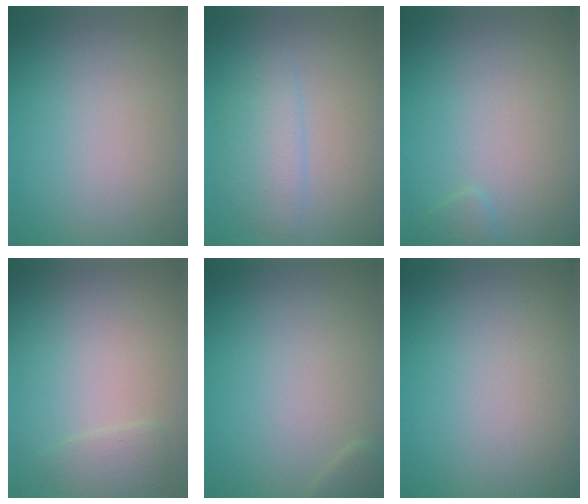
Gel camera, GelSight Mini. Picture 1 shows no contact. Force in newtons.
{"total": 2.4, "press": 2.4, "slide": 0.1}
{"total": 0.8, "press": 0.7, "slide": 0.2}
{"total": 1.4, "press": 1.4, "slide": 0.1}
{"total": 1.0, "press": 1.0, "slide": 0.1}
{"total": 0.0}